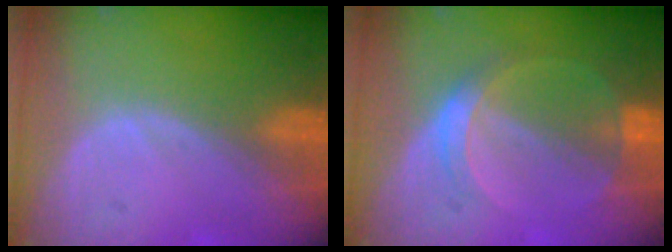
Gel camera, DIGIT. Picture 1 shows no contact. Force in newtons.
{"total": 5.2, "press": 4.8, "slide": 2.0}